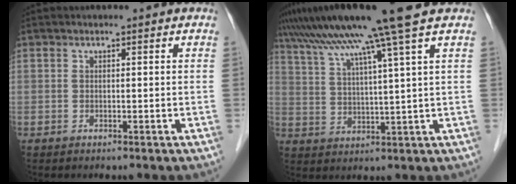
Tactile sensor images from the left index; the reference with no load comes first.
{"total": 12.8, "force": [9.1, -2.6, 8.5], "torque": [-0.140, 0.016, 0.143]}